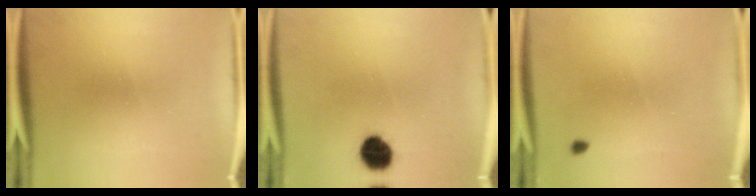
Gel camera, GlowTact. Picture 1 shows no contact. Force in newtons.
{"total": 7.0}
{"total": 0.9}